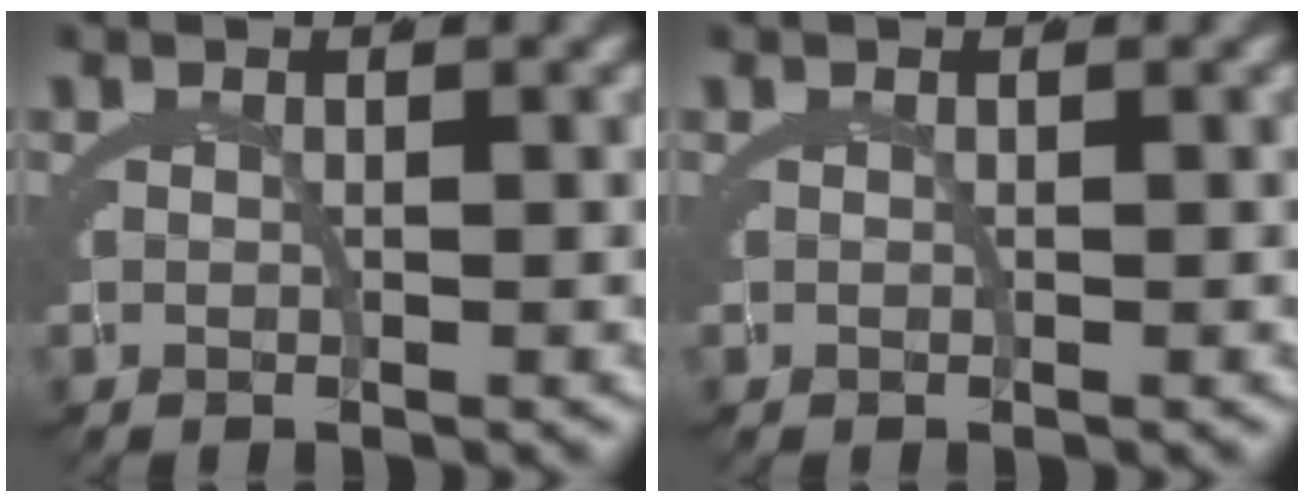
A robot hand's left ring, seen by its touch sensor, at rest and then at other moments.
{"total": 0.0}